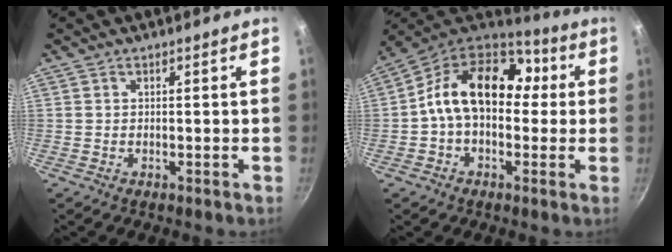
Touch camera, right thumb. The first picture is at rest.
{"total": 17.9, "force": [1.8, 12.5, 12.7], "torque": [-0.166, 0.040, 0.009]}